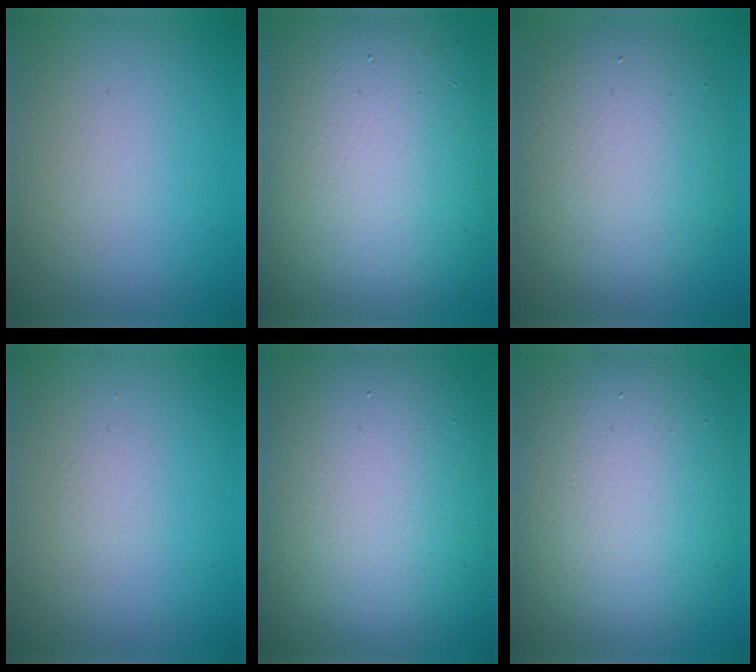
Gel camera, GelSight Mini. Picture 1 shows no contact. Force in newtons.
{"total": 17.2, "press": 17.1, "slide": 1.6}
{"total": 8.6, "press": 8.6, "slide": 0.5}
{"total": 0.5, "press": 0.5, "slide": 0.1}
{"total": 17.1, "press": 17.1, "slide": 0.8}
{"total": 11.6, "press": 11.5, "slide": 1.2}